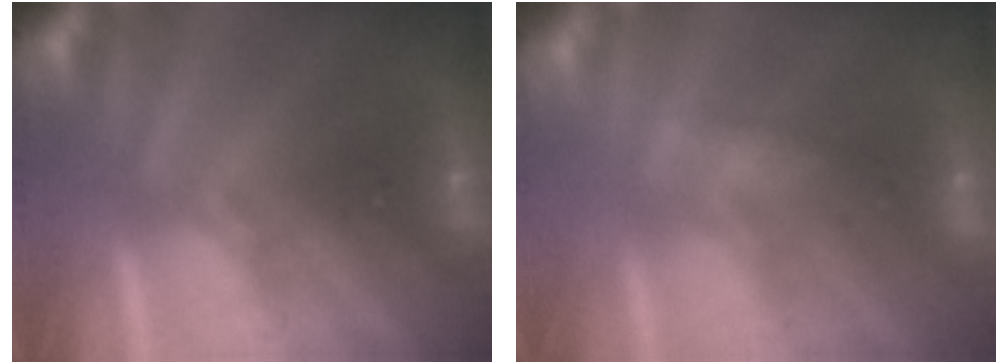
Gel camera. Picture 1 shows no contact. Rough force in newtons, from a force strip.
{"total": 2.7}